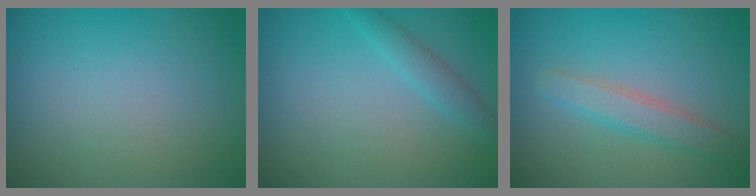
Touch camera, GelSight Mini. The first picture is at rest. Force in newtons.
{"total": 1.8, "press": 1.8, "slide": 0.1}
{"total": 2.7, "press": 2.7, "slide": 0.1}